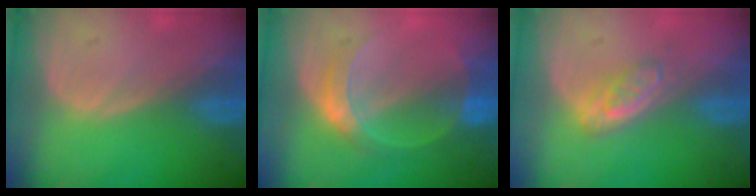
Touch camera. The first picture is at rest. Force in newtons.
{"total": 5.5, "press": 5.5, "slide": 0.1}
{"total": 3.8, "press": 3.8, "slide": 0.2}